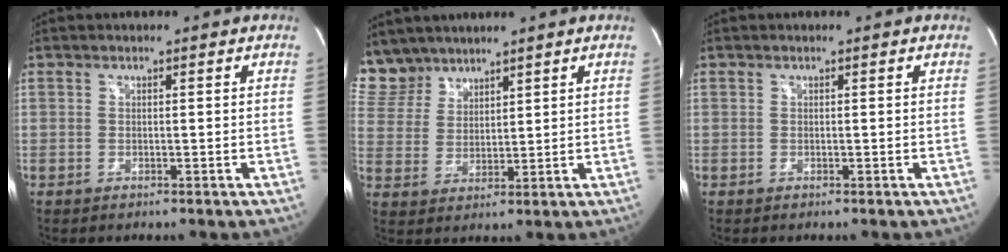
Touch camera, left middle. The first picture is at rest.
{"total": 7.3, "force": [6.6, 3.2, 0.2], "torque": [-0.010, 0.011, 0.146]}
{"total": 0.0}